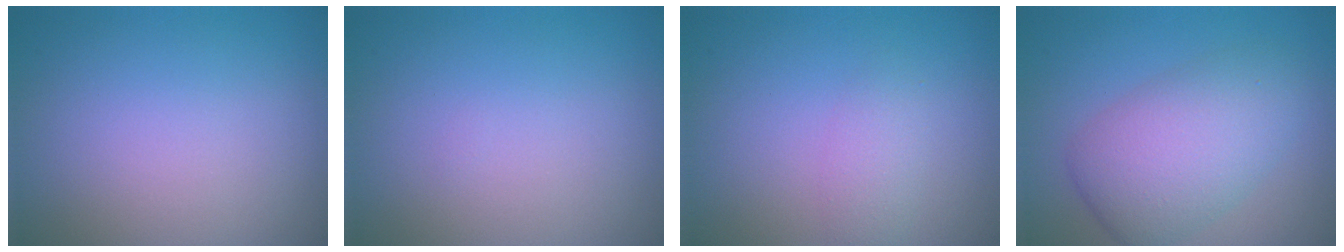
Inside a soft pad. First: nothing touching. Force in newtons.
{"total": 0.0}
{"total": 1.6, "press": 1.6, "slide": 0.0}
{"total": 5.9, "press": 5.9, "slide": 0.1}